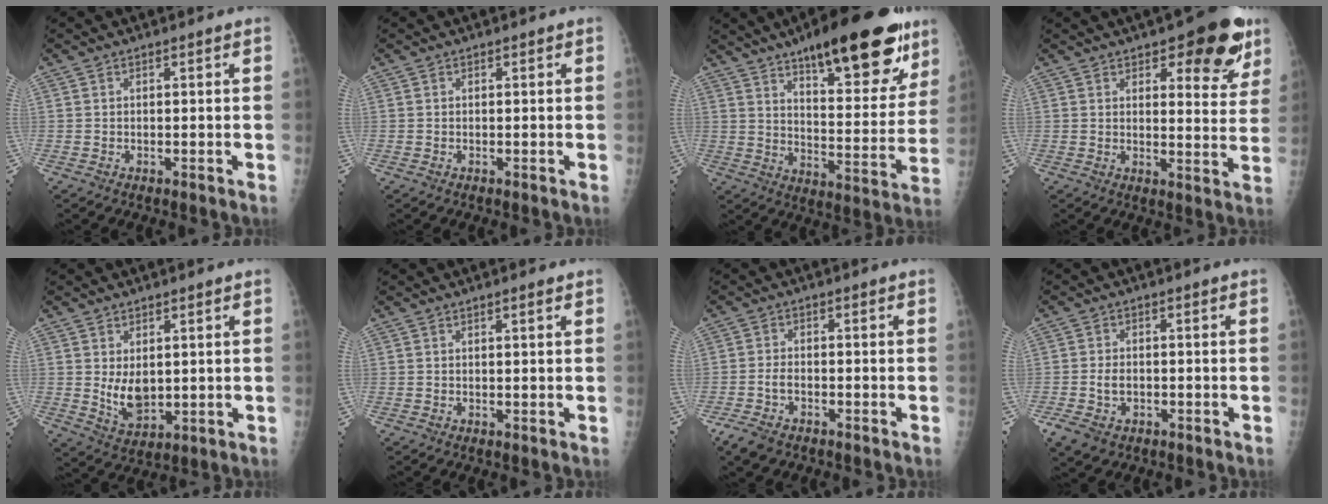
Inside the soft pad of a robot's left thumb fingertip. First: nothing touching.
{"total": 0.0}
{"total": 25.5, "force": [15.8, 8.4, 18.2], "torque": [-0.217, -0.053, 0.230]}
{"total": 13.3, "force": [7.6, 5.4, 9.5], "torque": [-0.068, -0.034, 0.094]}
{"total": 6.2, "force": [1.0, 4.0, 4.6], "torque": [-0.063, -0.020, 0.033]}
{"total": 0.9, "force": [0.5, 0.1, 0.7], "torque": [-0.010, 0.000, 0.007]}
{"total": 5.3, "force": [-3.4, 2.8, 2.9], "torque": [-0.073, 0.010, -0.060]}
{"total": 5.4, "force": [-1.8, 3.8, 3.4], "torque": [-0.069, 0.006, -0.024]}